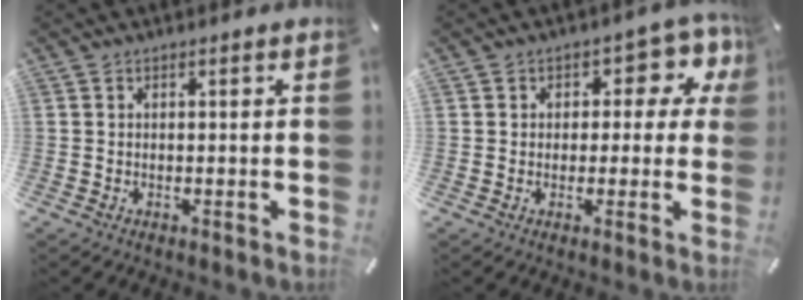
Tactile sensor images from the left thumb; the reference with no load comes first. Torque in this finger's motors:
{"motor_torque": [0.21, 0.24, 0.29, 0.23, 0.01]}